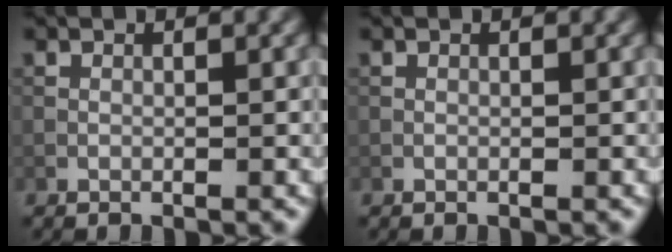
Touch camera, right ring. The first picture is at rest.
{"total": 0.0}